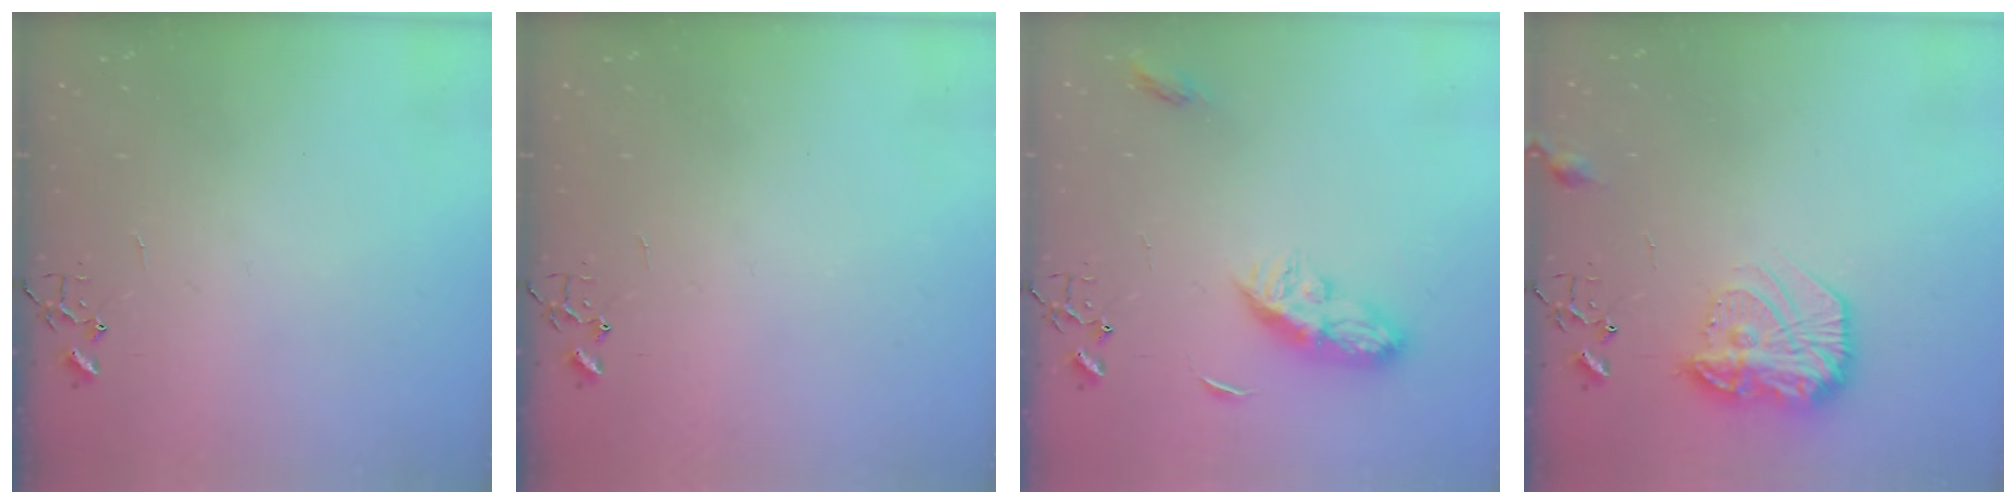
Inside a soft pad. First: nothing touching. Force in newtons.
{"total": 0.0}
{"total": 8.8, "press": 8.8, "slide": 0.0}
{"total": 15.3, "press": 15.2, "slide": 1.0}